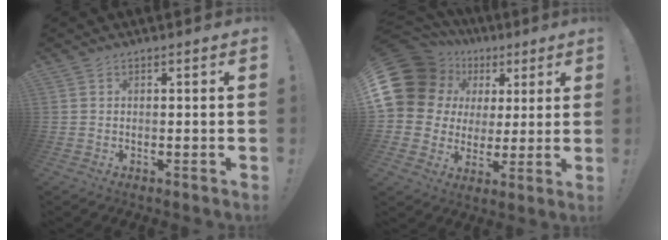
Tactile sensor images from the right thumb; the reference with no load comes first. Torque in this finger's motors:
{"motor_torque": [1.98, 3.03, 0.93, -0.58, 0.44]}